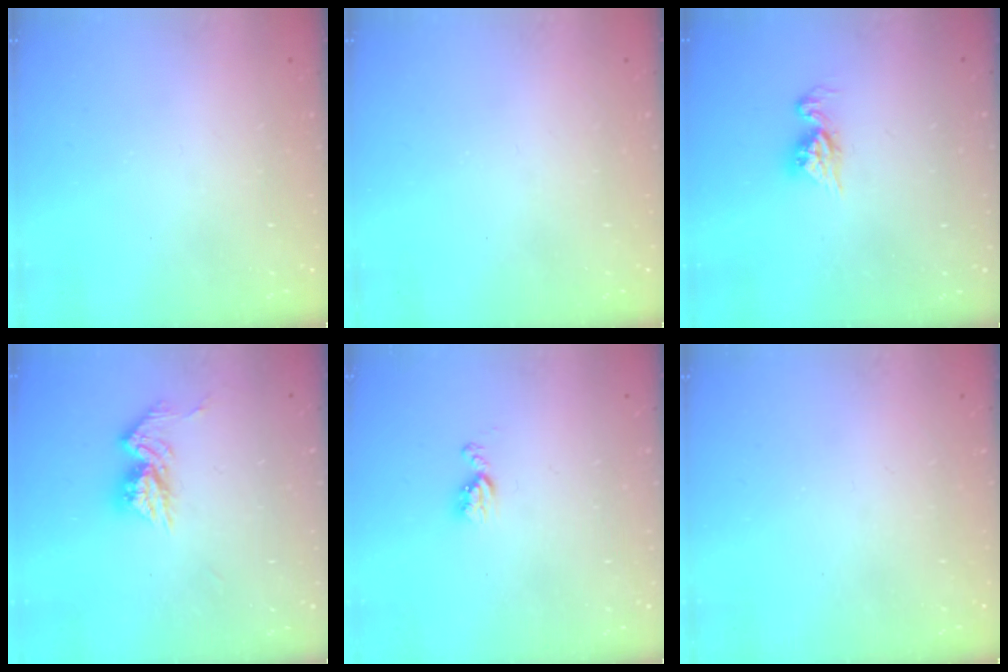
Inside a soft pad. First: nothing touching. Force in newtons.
{"total": 0.0}
{"total": 7.2, "press": 7.2, "slide": 0.7}
{"total": 10.8, "press": 10.8, "slide": 1.0}
{"total": 5.2, "press": 5.2, "slide": 0.8}
{"total": 0.0}